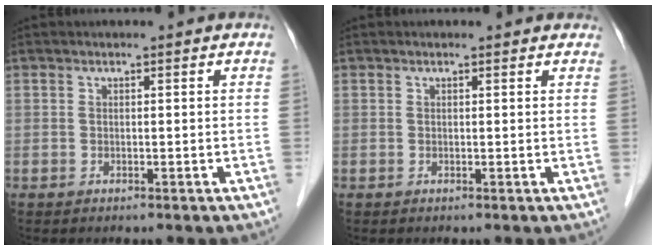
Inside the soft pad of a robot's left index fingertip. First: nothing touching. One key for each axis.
{"total": 1.9, "fx": 1.7, "fy": 0.6, "fz": 0.7, "tx": -0.013, "ty": 0.012, "tz": 0.012}